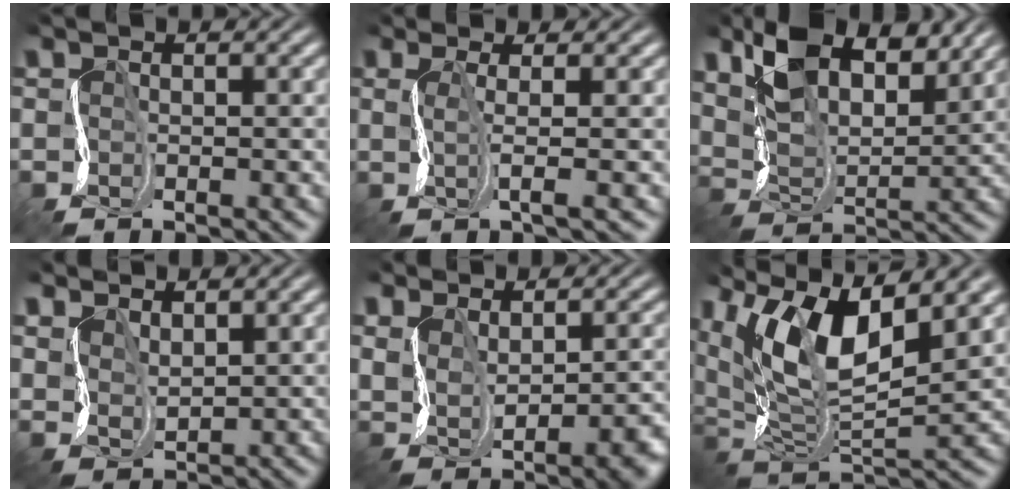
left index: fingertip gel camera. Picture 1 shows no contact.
{"total": 1.9, "force": [0.7, 0.0, 1.8], "torque": [-0.035, 0.001, 0.011]}
{"total": 8.4, "force": [5.7, 3.8, 5.0], "torque": [-0.111, 0.003, 0.099]}
{"total": 2.7, "force": [2.5, 1.0, 0.7], "torque": [-0.026, -0.001, 0.057]}
{"total": 5.2, "force": [-0.4, 2.9, 4.3], "torque": [-0.075, -0.019, 0.014]}
{"total": 11.0, "force": [5.8, 4.3, 8.3], "torque": [-0.161, 0.005, 0.106]}